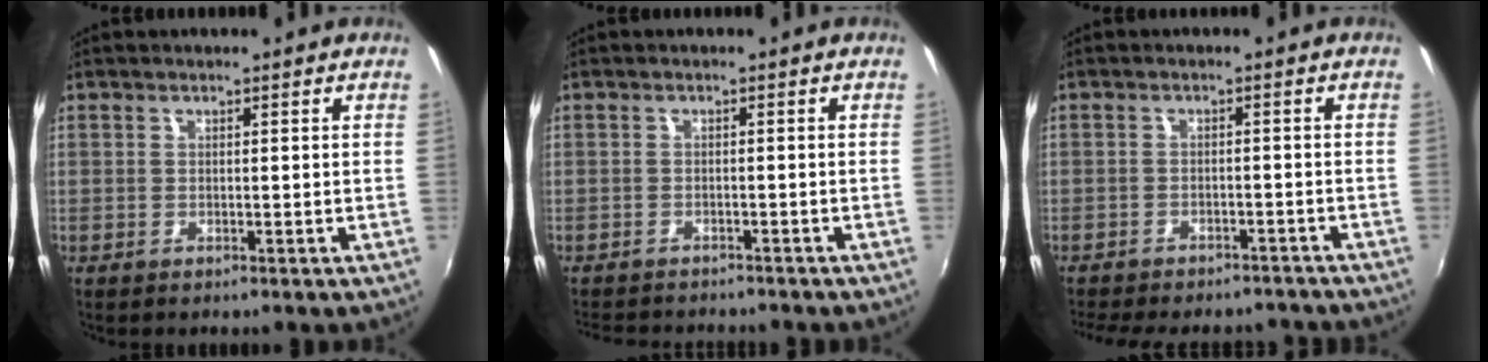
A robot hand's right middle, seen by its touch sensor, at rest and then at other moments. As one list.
[{"total": 6.9, "force": [-6.4, 1.5, 2.1], "torque": [-0.057, -0.013, -0.095]}, {"total": 14.0, "force": [-12.1, 4.9, 5.2], "torque": [-0.122, 0.000, -0.156]}]